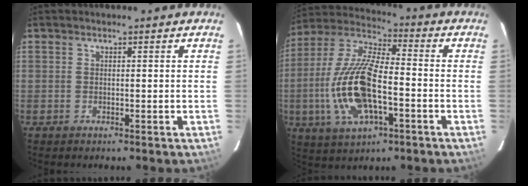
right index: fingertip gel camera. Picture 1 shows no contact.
{"total": 17.5, "force": [-4.5, 6.9, 15.4], "torque": [-0.329, -0.006, -0.085]}